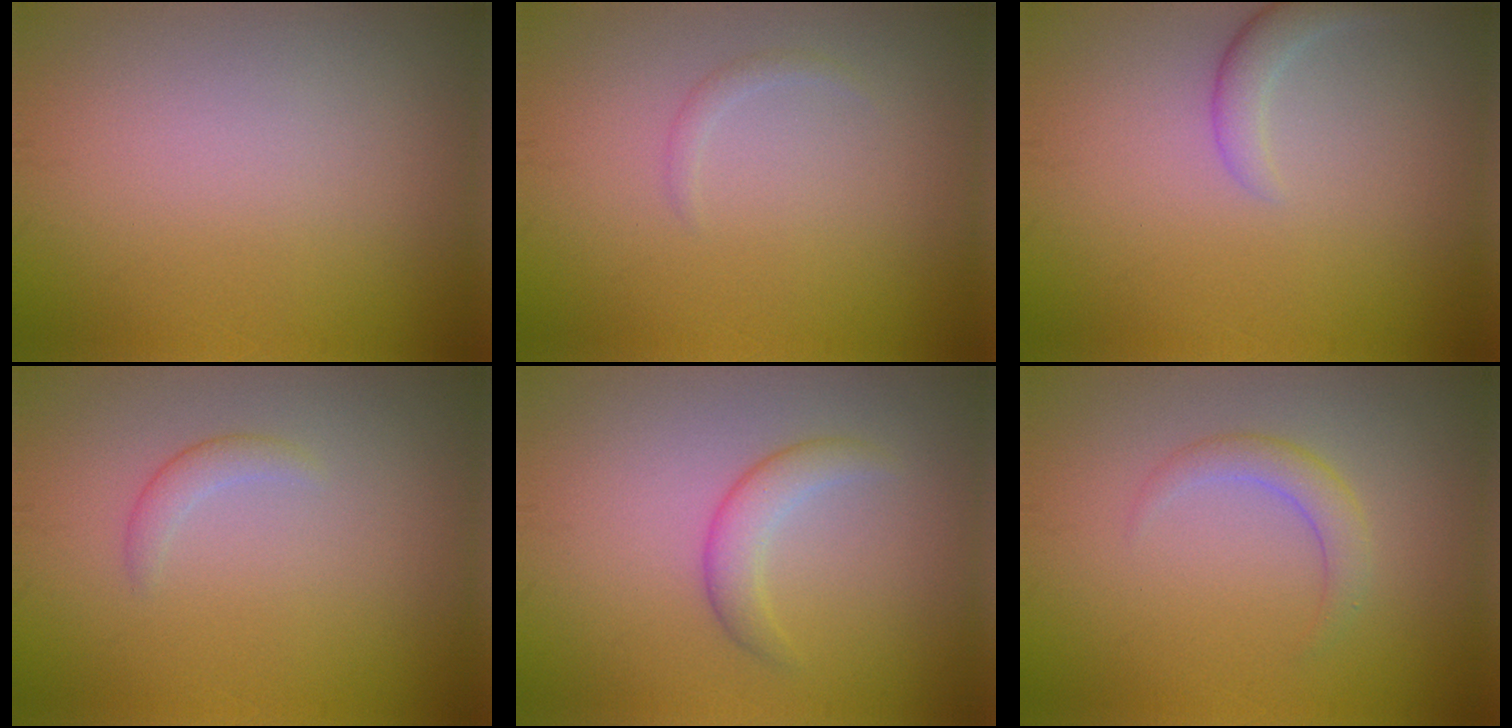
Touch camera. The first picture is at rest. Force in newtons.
{"total": 0.8, "press": 0.8, "slide": 0.0}
{"total": 2.0, "press": 2.0, "slide": 0.2}
{"total": 1.3, "press": 1.3, "slide": 0.0}
{"total": 2.3, "press": 2.3, "slide": 0.0}
{"total": 2.0, "press": 2.0, "slide": 0.2}